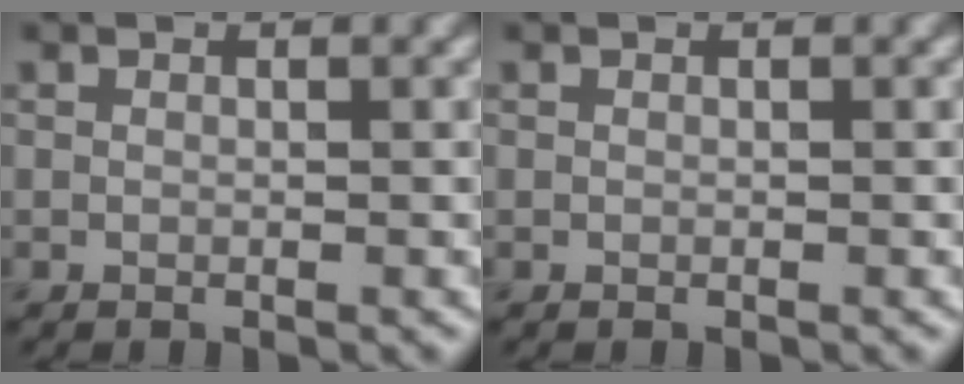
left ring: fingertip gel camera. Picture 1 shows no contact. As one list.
[{"total": 0.0}]